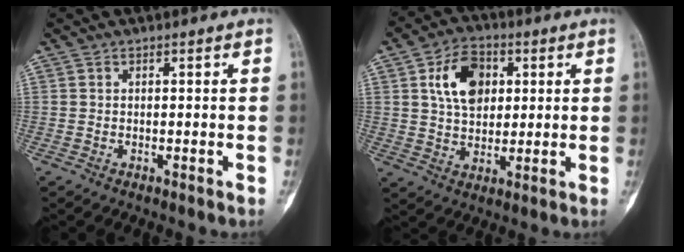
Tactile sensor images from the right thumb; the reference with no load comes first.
{"total": 10.6, "force": [3.0, 7.3, 7.1], "torque": [-0.096, -0.003, 0.050]}